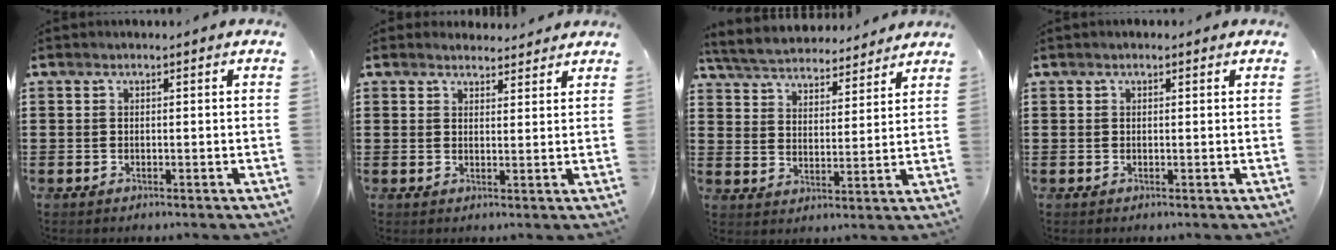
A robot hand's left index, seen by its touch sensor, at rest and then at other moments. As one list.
[{"total": 2.8, "force": [2.7, 0.8, 0.1], "torque": [-0.001, -0.006, 0.050]}, {"total": 5.1, "force": [5.1, 0.7, 0.7], "torque": [-0.041, -0.029, 0.086]}, {"total": 0.6, "force": [0.4, 0.3, 0.3], "torque": [-0.005, 0.004, 0.007]}]